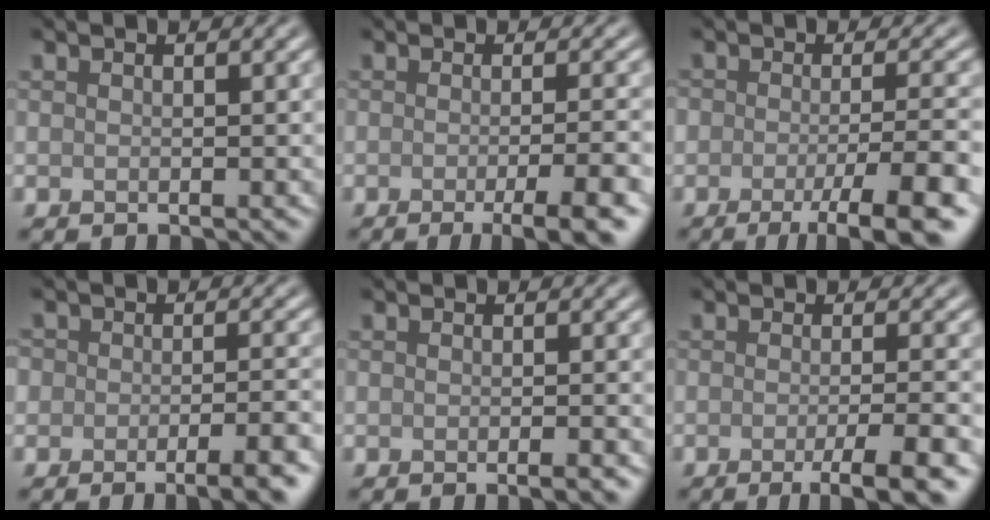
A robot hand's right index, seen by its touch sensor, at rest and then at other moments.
{"total": 5.9, "force": [-2.5, 1.4, 5.2], "torque": [-0.057, -0.006, -0.031]}
{"total": 7.1, "force": [-3.8, 1.5, 5.8], "torque": [-0.079, -0.007, -0.054]}
{"total": 5.5, "force": [-3.2, 2.1, 3.9], "torque": [-0.039, 0.005, -0.034]}
{"total": 1.6, "force": [-0.7, 0.3, 1.4], "torque": [-0.011, -0.002, -0.010]}
{"total": 5.1, "force": [-2.2, 1.0, 4.5], "torque": [-0.056, -0.005, -0.034]}